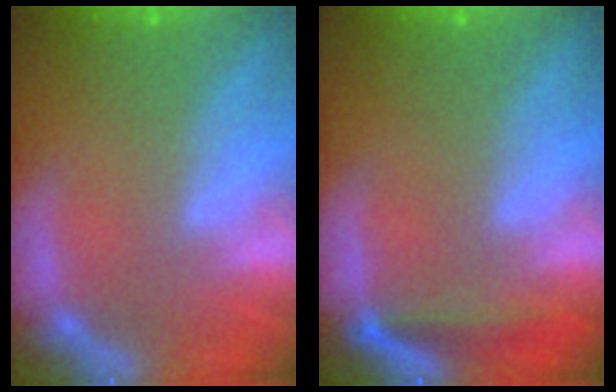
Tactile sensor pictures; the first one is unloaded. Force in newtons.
{"total": 2.5}